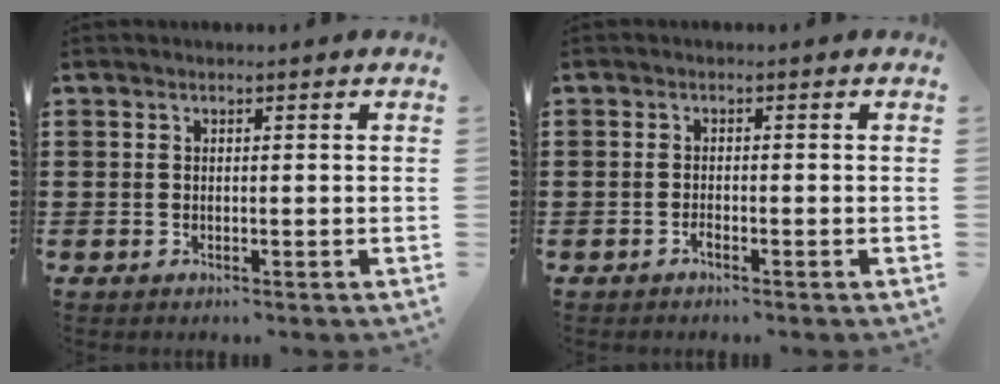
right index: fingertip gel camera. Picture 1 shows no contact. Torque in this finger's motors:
{"motor_torque": [1.02, 1.12, 0.05, 0.01]}